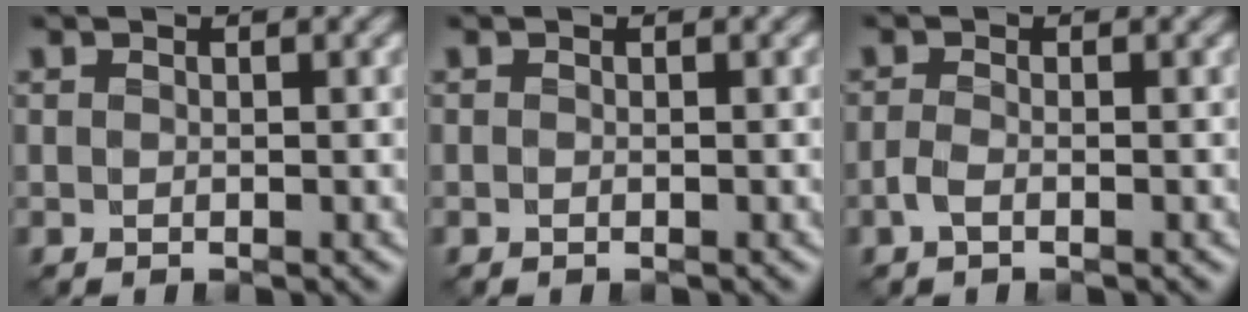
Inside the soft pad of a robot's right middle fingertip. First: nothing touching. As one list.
[{"total": 0.0}, {"total": 1.4, "force": [-1.0, 0.4, 0.9], "torque": [-0.023, -0.003, -0.025]}]